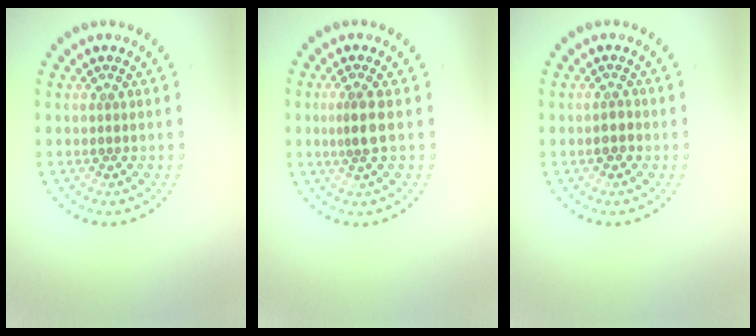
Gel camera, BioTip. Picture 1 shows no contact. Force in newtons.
{"total": 2.1, "press": 1.7, "slide": 1.3}
{"total": 1.3, "press": 1.3, "slide": 0.4}